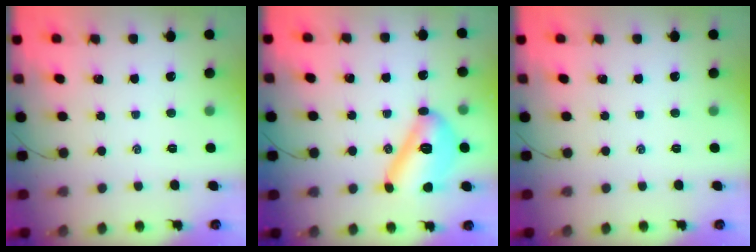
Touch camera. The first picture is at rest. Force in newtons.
{"total": 14.9, "press": 14.9, "slide": 1.0}
{"total": 0.0}